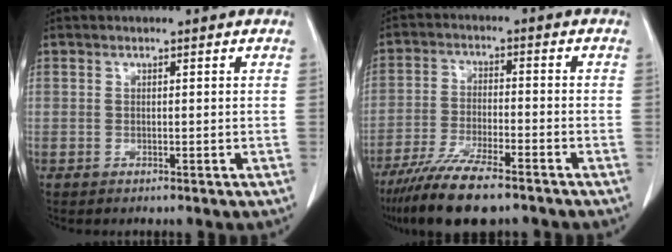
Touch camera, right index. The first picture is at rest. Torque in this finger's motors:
{"motor_torque": [0.88, -0.95, 0.47, 0.19]}